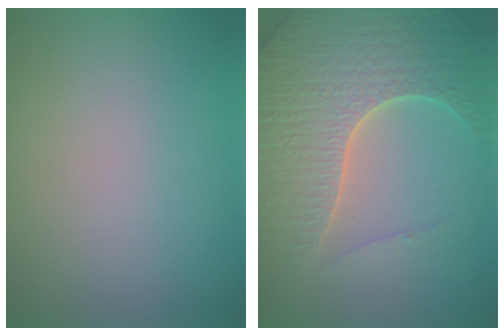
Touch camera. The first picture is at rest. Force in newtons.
{"total": 7.0, "press": 6.8, "slide": 1.8}